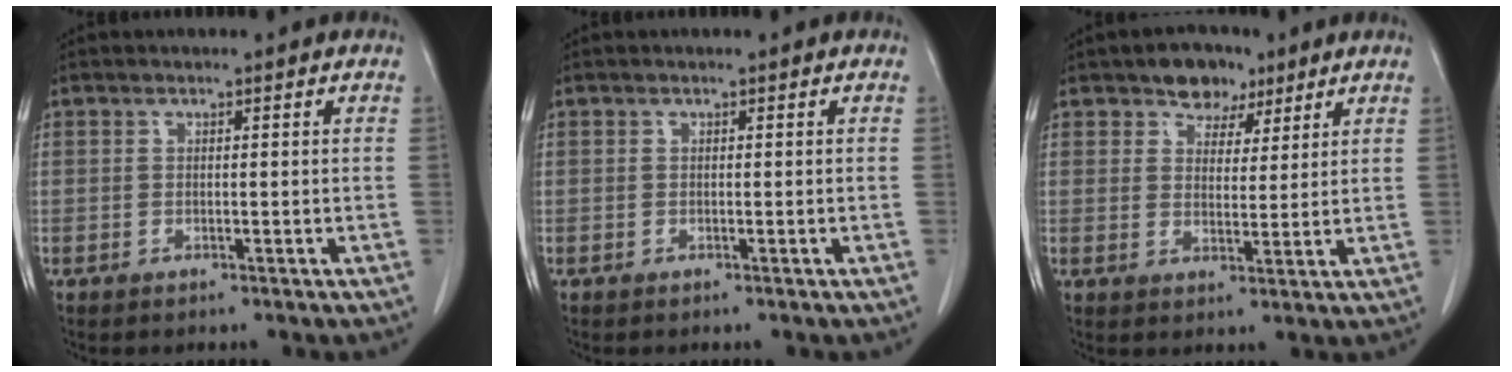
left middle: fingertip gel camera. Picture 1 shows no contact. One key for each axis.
{"total": 0.0}
{"total": 5.8, "fx": 4.0, "fy": 3.7, "fz": 2.1, "tx": -0.024, "ty": 0.009, "tz": 0.065}